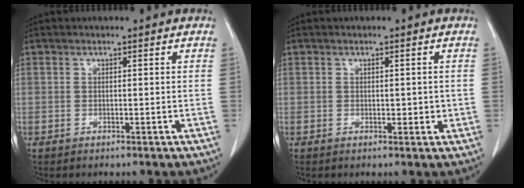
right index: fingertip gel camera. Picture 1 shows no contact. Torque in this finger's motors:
{"motor_torque": [0.04, 0.02, 0.00, 0.01]}